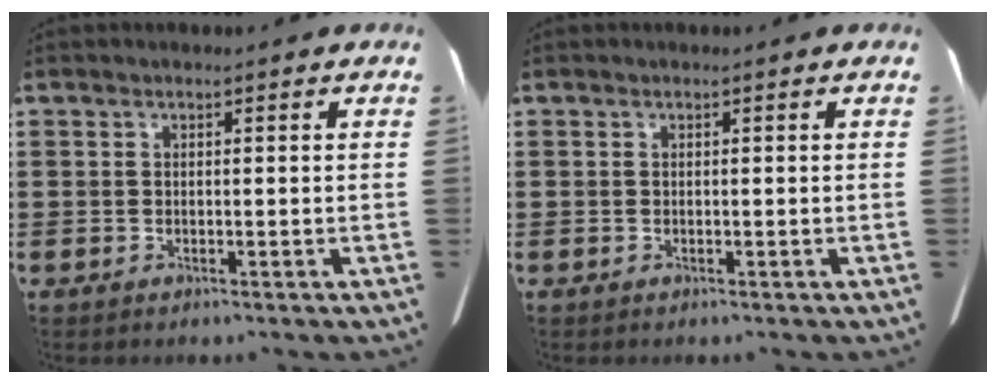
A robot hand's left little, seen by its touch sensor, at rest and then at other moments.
{"total": 0.0}